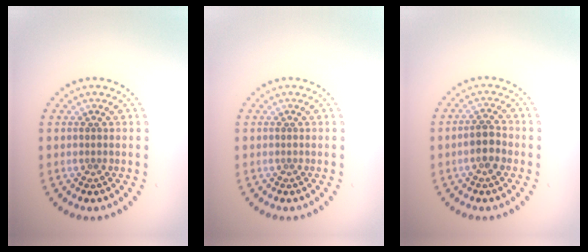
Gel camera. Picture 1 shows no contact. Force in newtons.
{"total": 0.0}
{"total": 2.4, "press": 2.2, "slide": 0.8}